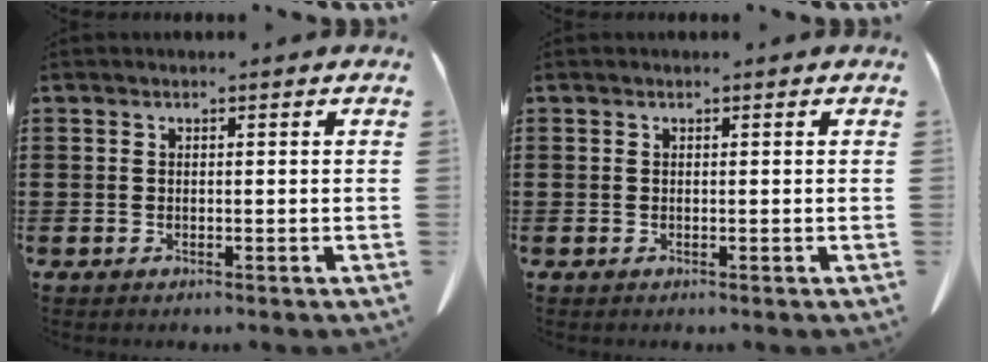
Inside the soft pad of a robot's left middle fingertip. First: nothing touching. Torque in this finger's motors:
{"motor_torque": [-0.24, 0.24, -0.03, 0.00]}